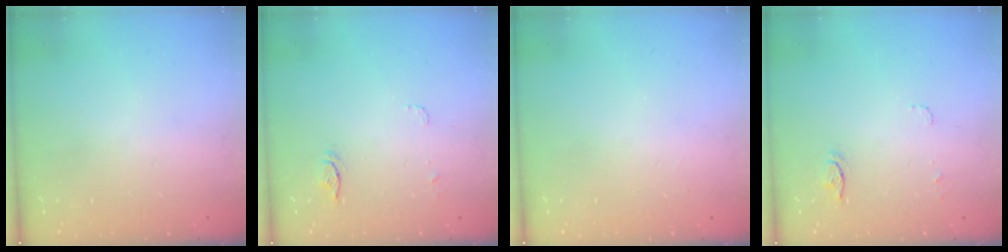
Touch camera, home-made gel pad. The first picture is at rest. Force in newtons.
{"total": 5.5, "press": 5.4, "slide": 0.4}
{"total": 5.0, "press": 5.0, "slide": 0.5}
{"total": 5.5, "press": 5.4, "slide": 0.4}